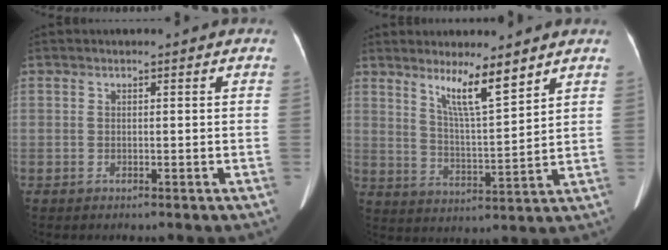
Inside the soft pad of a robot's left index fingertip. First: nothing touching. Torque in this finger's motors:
{"motor_torque": [0.31, -0.55, 0.47, 0.14]}